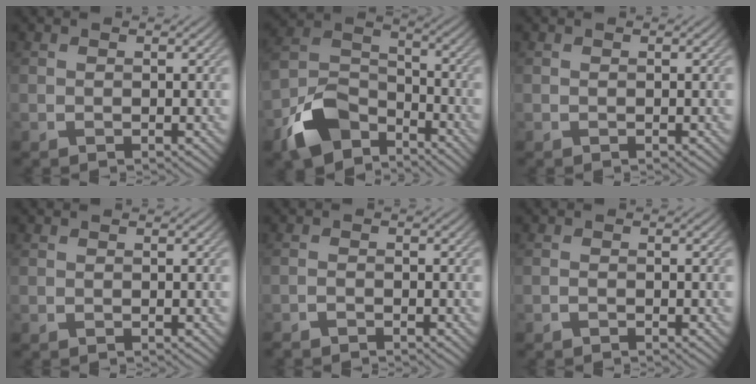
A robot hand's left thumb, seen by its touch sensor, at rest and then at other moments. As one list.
[{"total": 10.5, "force": [-6.9, 5.8, 5.3], "torque": [-0.118, -0.009, -0.151]}, {"total": 0.0}, {"total": 0.0}, {"total": 1.5, "force": [-1.5, -0.1, 0.4], "torque": [-0.010, 0.001, -0.031]}, {"total": 0.6, "force": [-0.5, -0.1, 0.2], "torque": [-0.004, 0.003, -0.013]}]